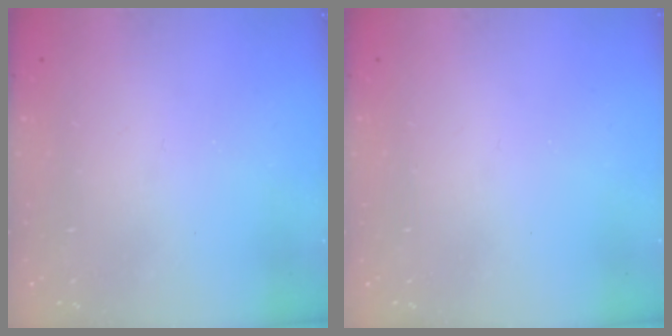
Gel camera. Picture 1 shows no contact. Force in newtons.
{"total": 0.0}